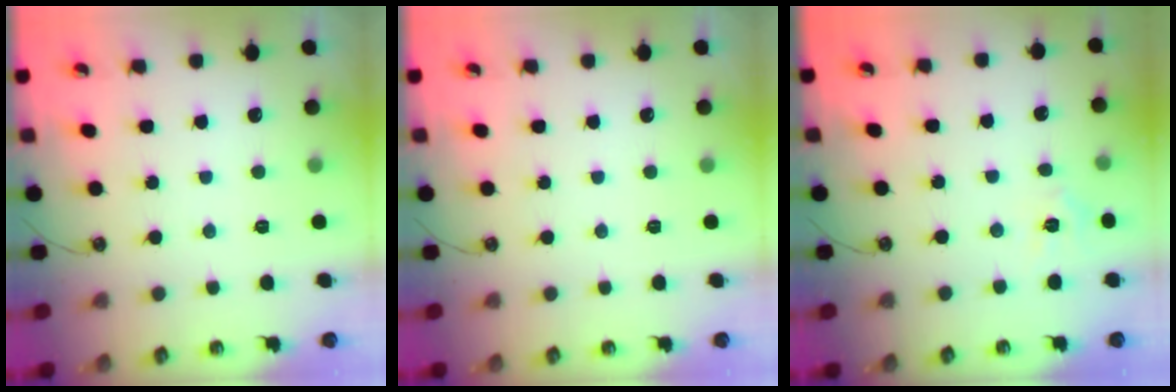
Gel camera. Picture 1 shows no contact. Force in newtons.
{"total": 0.0}
{"total": 3.6, "press": 3.6, "slide": 0.5}